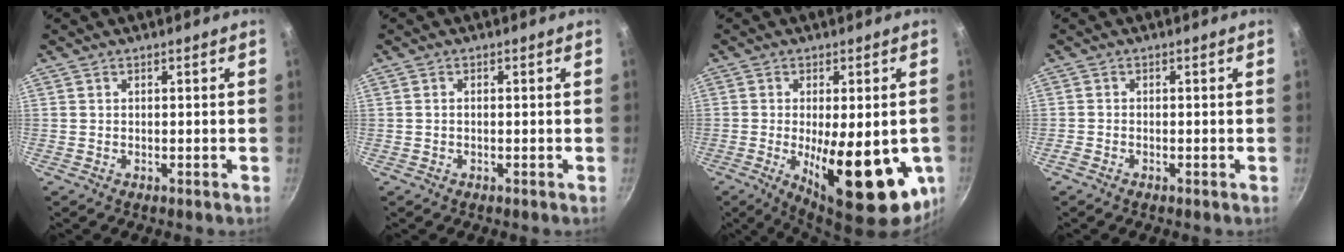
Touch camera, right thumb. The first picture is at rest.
{"total": 0.5, "force": [-0.2, 0.3, 0.4], "torque": [-0.009, 0.004, -0.002]}
{"total": 20.5, "force": [-4.4, 7.5, 18.6], "torque": [-0.234, -0.020, -0.046]}
{"total": 0.9, "force": [-0.8, 0.3, 0.4], "torque": [-0.020, 0.005, -0.021]}